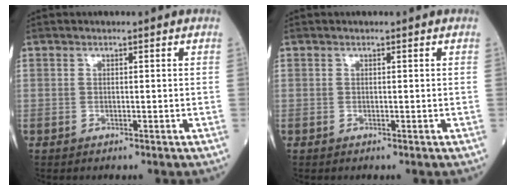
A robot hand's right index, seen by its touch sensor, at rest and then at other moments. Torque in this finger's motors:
{"motor_torque": [0.03, -0.02, 0.00, 0.00]}